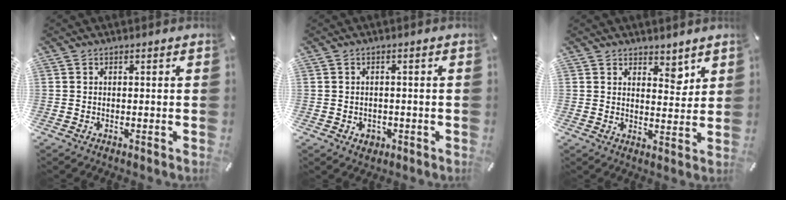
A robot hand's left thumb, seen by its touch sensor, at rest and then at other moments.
{"total": 2.6, "force": [-0.8, 2.2, 1.1], "torque": [-0.013, 0.000, -0.018]}
{"total": 4.7, "force": [3.6, 2.7, 1.3], "torque": [0.010, -0.030, 0.056]}